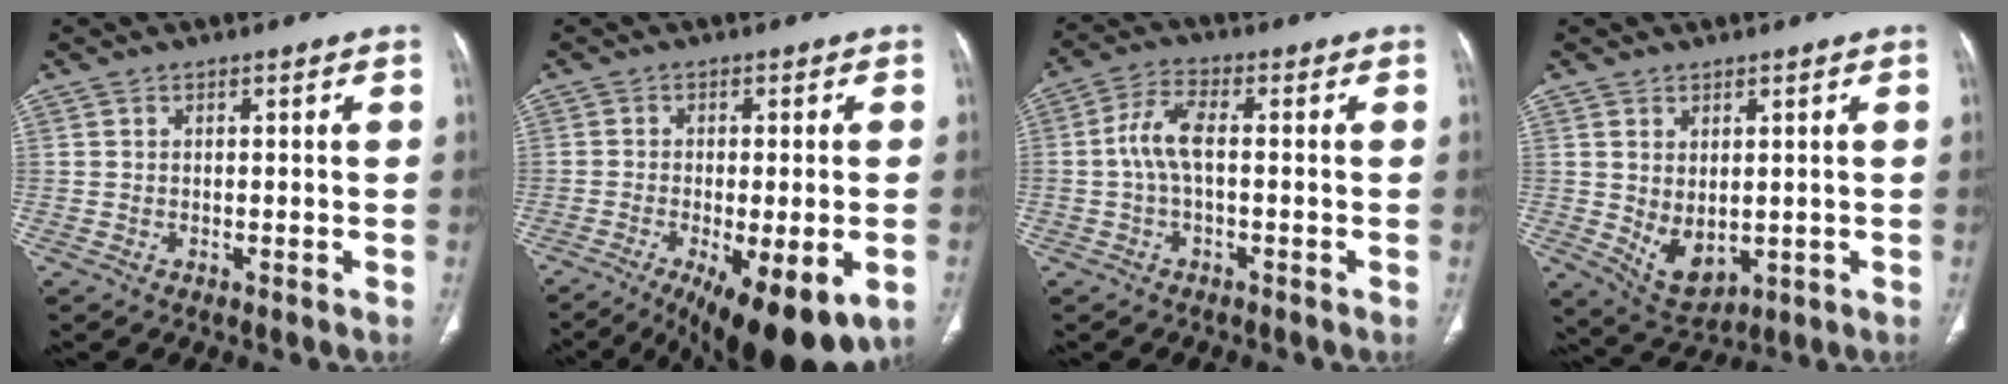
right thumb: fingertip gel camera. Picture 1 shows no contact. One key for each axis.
{"total": 16.0, "fx": -7.5, "fy": 5.3, "fz": 13.1, "tx": -0.175, "ty": -0.014, "tz": -0.104}
{"total": 5.9, "fx": -0.3, "fy": 2.4, "fz": 5.4, "tx": -0.118, "ty": 0.019, "tz": -0.013}
{"total": 6.9, "fx": -0.1, "fy": 4.3, "fz": 5.4, "tx": -0.079, "ty": -0.011, "tz": 0.023}